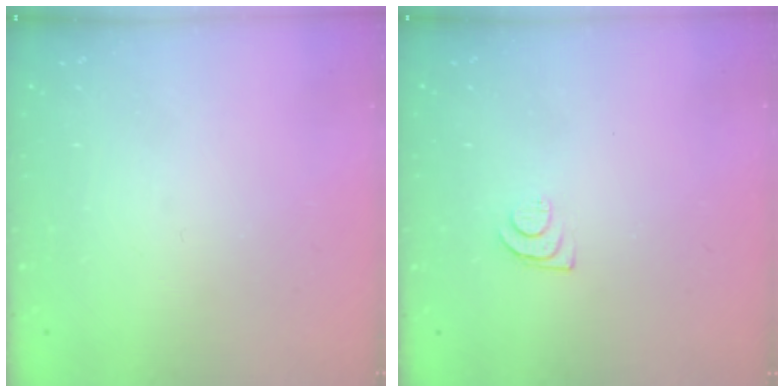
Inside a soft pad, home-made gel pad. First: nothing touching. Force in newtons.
{"total": 4.8, "press": 4.7, "slide": 0.6}